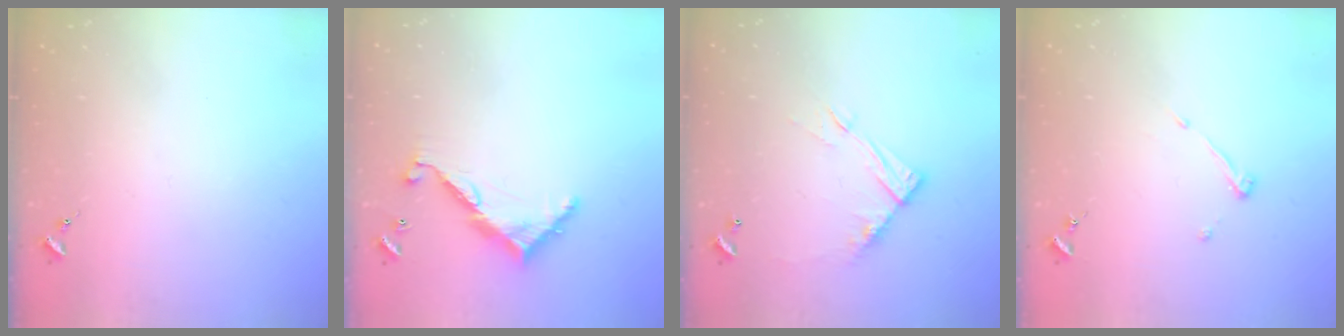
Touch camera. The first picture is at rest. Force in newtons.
{"total": 8.9, "press": 8.9, "slide": 0.6}
{"total": 11.5, "press": 11.5, "slide": 0.8}
{"total": 3.9, "press": 3.9, "slide": 0.6}